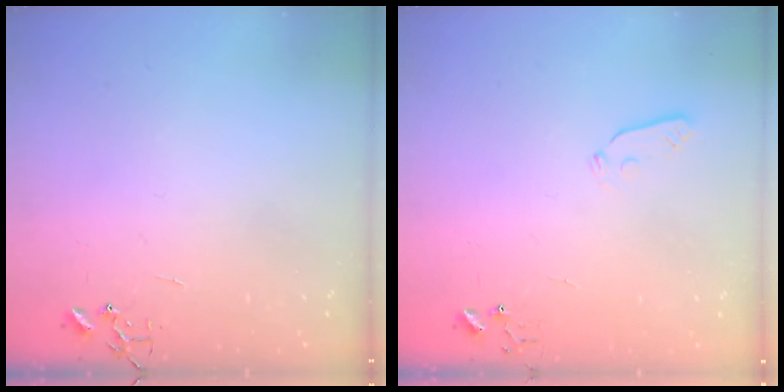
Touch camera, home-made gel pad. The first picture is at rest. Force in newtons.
{"total": 3.5, "press": 3.5, "slide": 0.4}